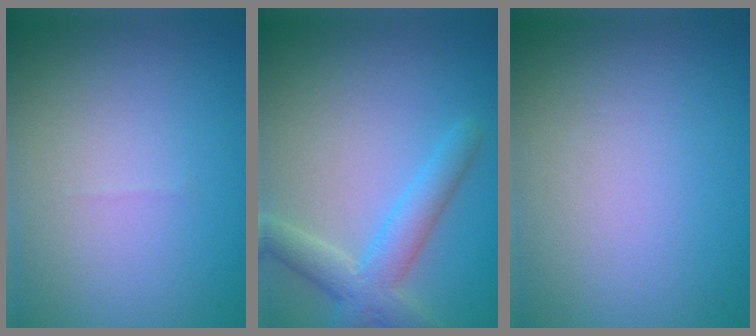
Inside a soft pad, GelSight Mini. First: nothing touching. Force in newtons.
{"total": 4.1, "press": 4.1, "slide": 0.2}
{"total": 0.0}